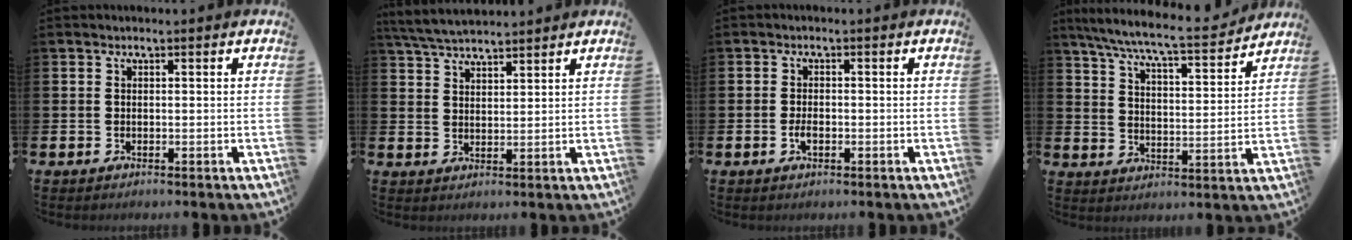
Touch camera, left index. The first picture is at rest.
{"total": 4.9, "force": [4.7, 0.6, 1.1], "torque": [-0.039, -0.016, 0.087]}
{"total": 1.8, "force": [-0.6, 0.9, 1.4], "torque": [-0.033, 0.004, -0.011]}
{"total": 8.0, "force": [7.4, 0.6, 3.1], "torque": [-0.084, -0.053, 0.124]}